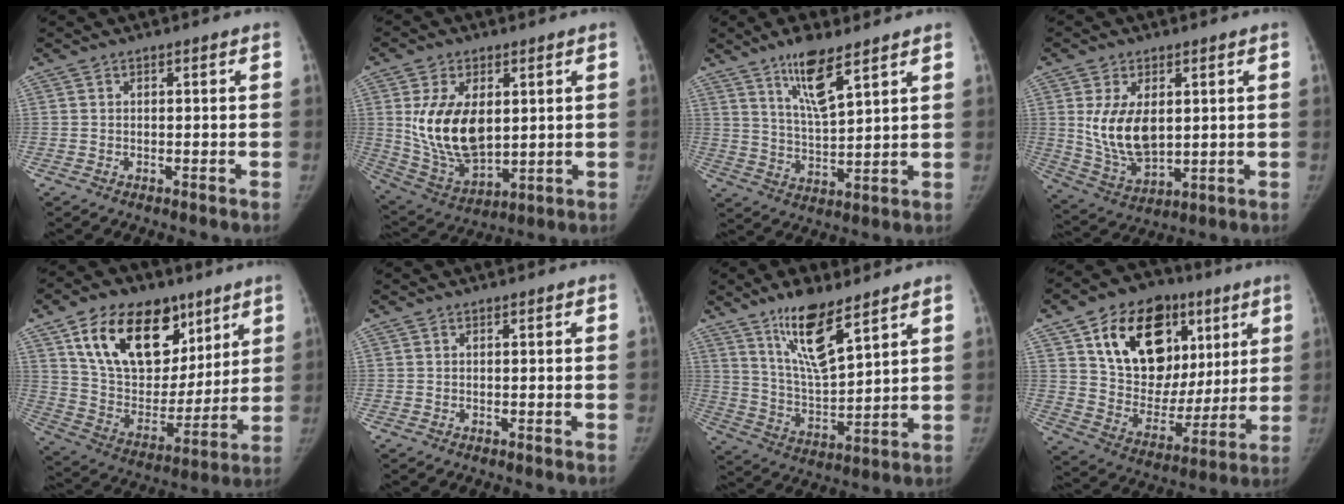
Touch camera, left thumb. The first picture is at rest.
{"total": 15.7, "force": [2.5, 9.3, 12.5], "torque": [-0.207, -0.020, 0.065]}
{"total": 9.7, "force": [6.2, 2.3, 7.1], "torque": [-0.123, -0.040, 0.119]}
{"total": 11.7, "force": [2.0, 6.9, 9.2], "torque": [-0.152, -0.019, 0.055]}
{"total": 24.2, "force": [12.4, 15.1, 14.2], "torque": [-0.199, -0.032, 0.220]}
{"total": 0.0}
{"total": 13.2, "force": [8.5, 3.7, 9.3], "torque": [-0.154, -0.057, 0.168]}
{"total": 25.0, "force": [10.2, 17.0, 15.2], "torque": [-0.189, -0.003, 0.176]}